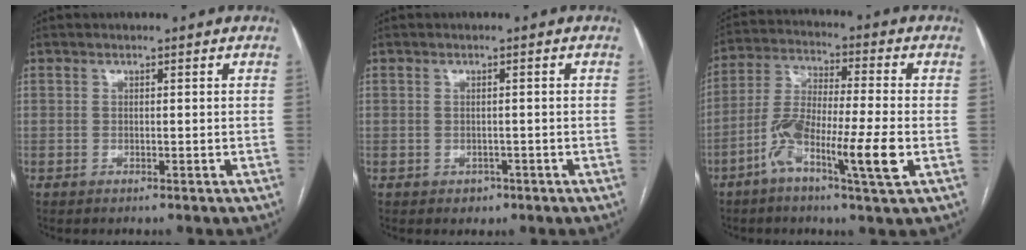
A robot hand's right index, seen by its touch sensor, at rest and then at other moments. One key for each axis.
{"total": 1.7, "fx": -0.8, "fy": 1.4, "fz": 0.5, "tx": -0.002, "ty": 0.003, "tz": -0.007}
{"total": 12.0, "fx": -4.7, "fy": 0.9, "fz": 11.0, "tx": -0.217, "ty": -0.001, "tz": -0.092}